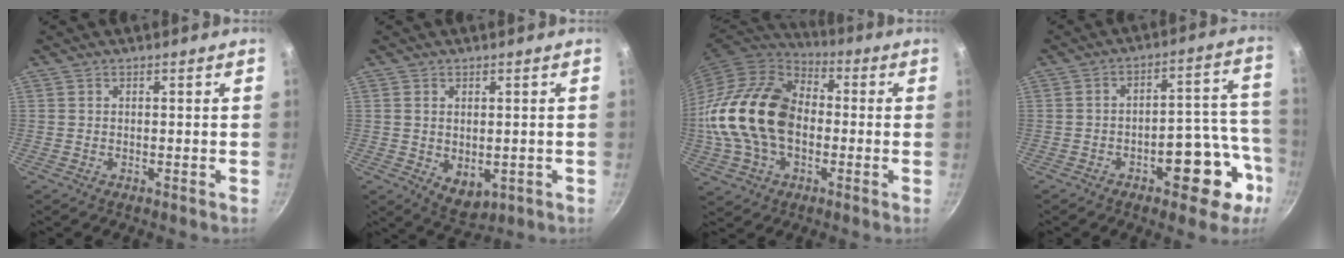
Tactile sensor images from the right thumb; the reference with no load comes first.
{"total": 5.6, "force": [-0.4, 3.7, 4.1], "torque": [-0.056, -0.012, 0.005]}
{"total": 21.8, "force": [-1.3, 15.1, 15.6], "torque": [-0.281, 0.035, -0.031]}
{"total": 13.2, "force": [-5.8, 6.4, 10.0], "torque": [-0.085, 0.068, -0.070]}